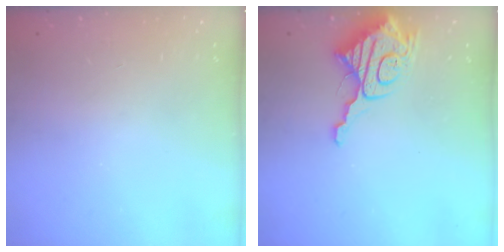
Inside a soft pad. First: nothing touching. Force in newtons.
{"total": 12.2, "press": 12.1, "slide": 1.5}